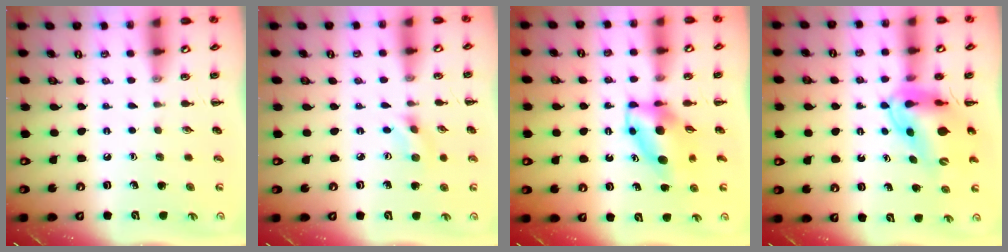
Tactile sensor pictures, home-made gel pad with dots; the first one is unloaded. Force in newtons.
{"total": 2.6, "press": 2.4, "slide": 1.0}
{"total": 5.8, "press": 5.6, "slide": 1.6}
{"total": 11.8, "press": 11.3, "slide": 3.6}